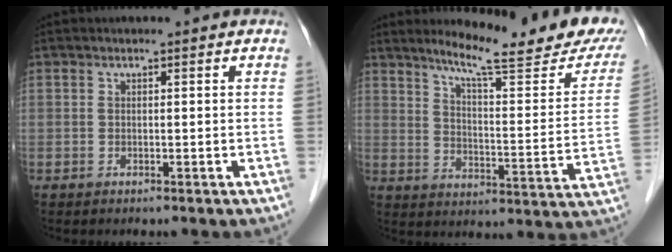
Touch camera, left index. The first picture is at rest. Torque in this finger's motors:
{"motor_torque": [-0.62, -0.83, 0.27, 0.03]}